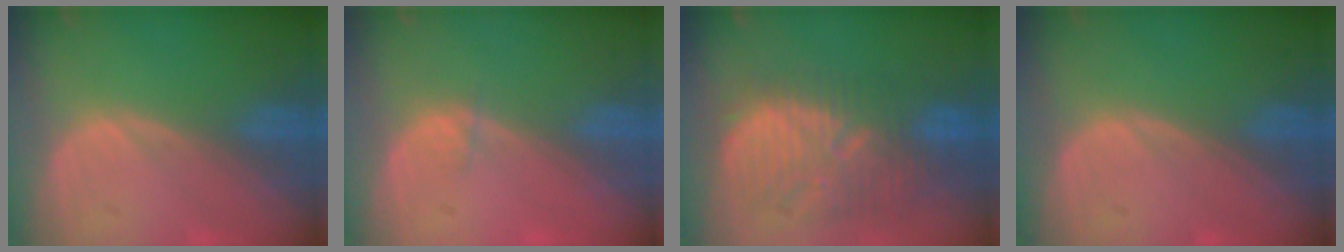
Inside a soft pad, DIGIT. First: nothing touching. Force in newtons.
{"total": 0.8, "press": 0.7, "slide": 0.4}
{"total": 11.1, "press": 10.7, "slide": 2.9}
{"total": 0.0}